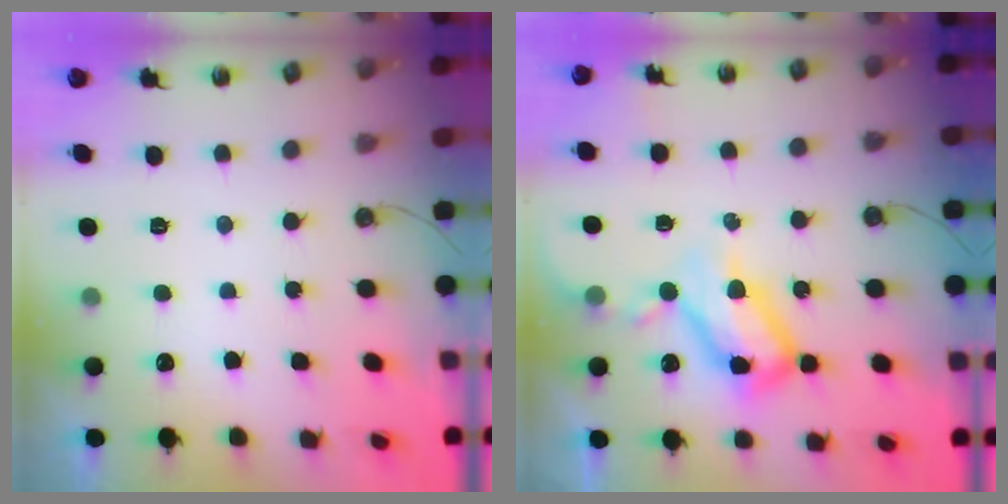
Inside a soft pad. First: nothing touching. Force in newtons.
{"total": 14.9, "press": 14.8, "slide": 1.6}